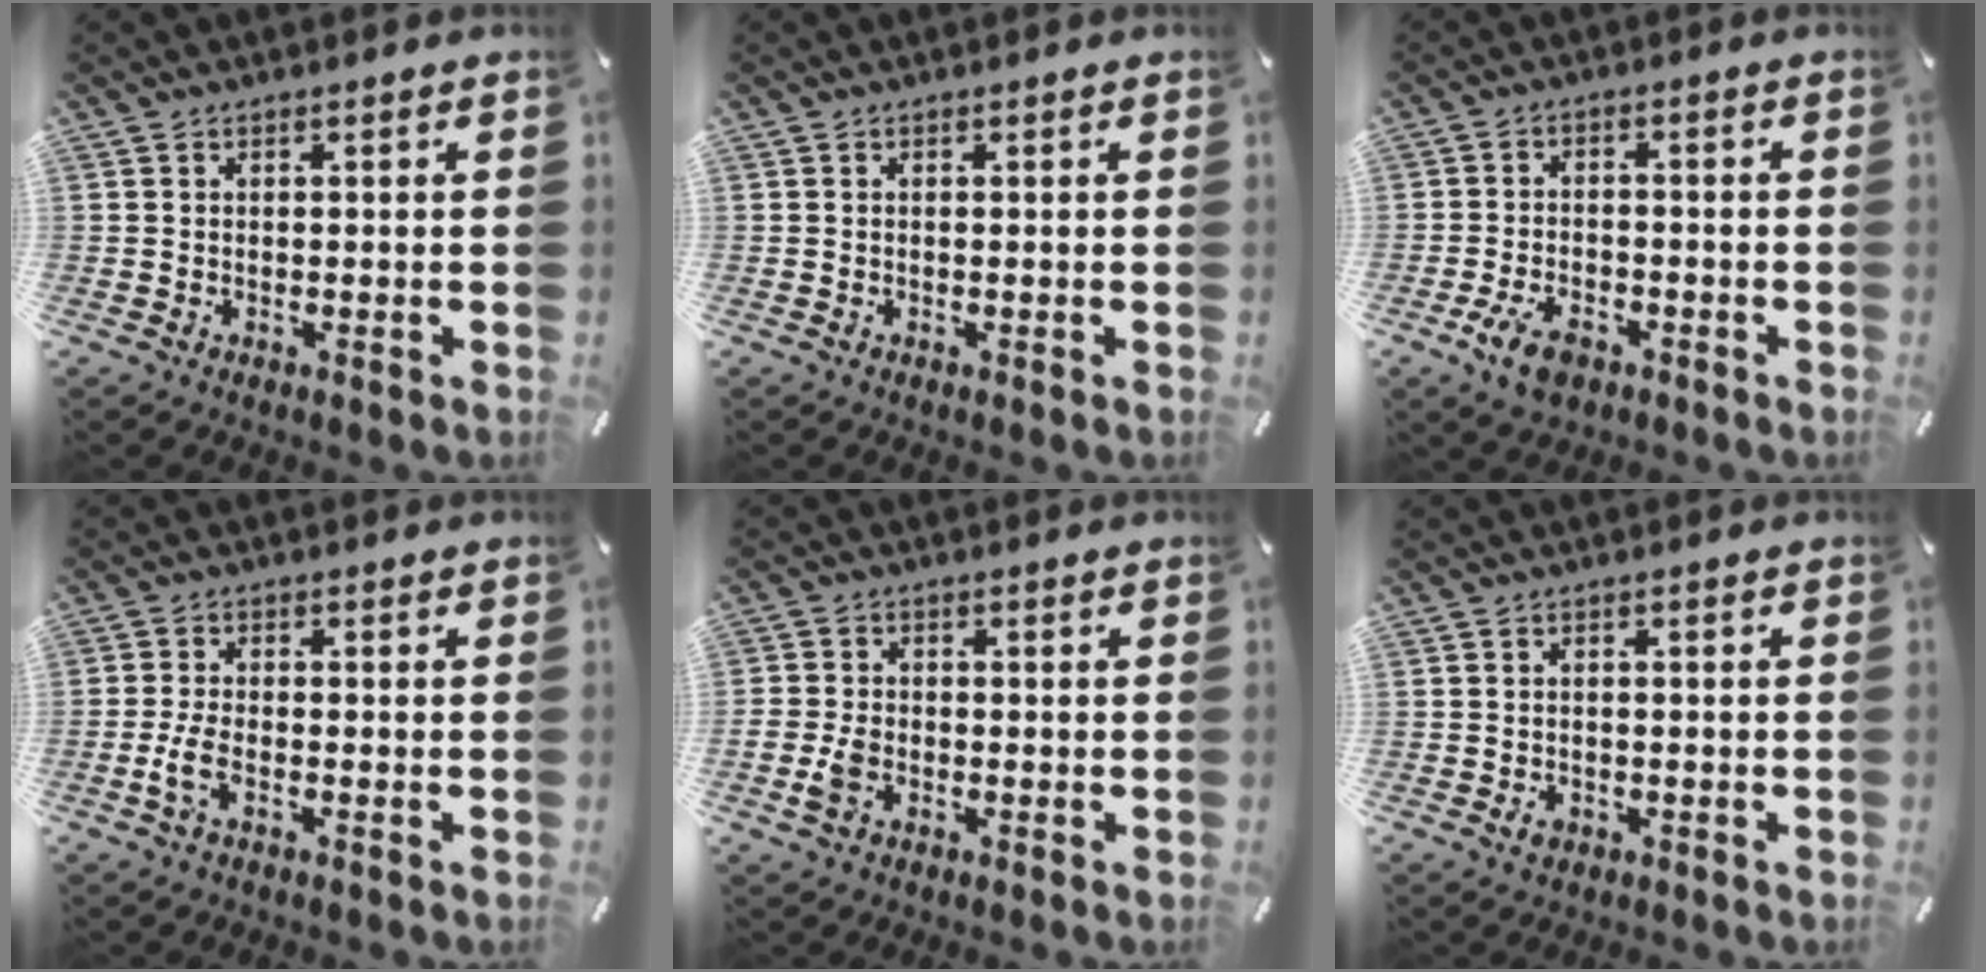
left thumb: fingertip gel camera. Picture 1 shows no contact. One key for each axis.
{"total": 0.0}
{"total": 6.3, "fx": -3.6, "fy": 3.6, "fz": 3.7, "tx": -0.081, "ty": 0.013, "tz": -0.067}
{"total": 4.3, "fx": -1.3, "fy": 1.8, "fz": 3.7, "tx": -0.087, "ty": -0.004, "tz": -0.026}
{"total": 3.7, "fx": -1.1, "fy": 2.7, "fz": 2.2, "tx": -0.052, "ty": 0.001, "tz": -0.023}
{"total": 1.6, "fx": -0.7, "fy": 1.2, "fz": 0.9, "tx": -0.017, "ty": 0.004, "tz": -0.013}